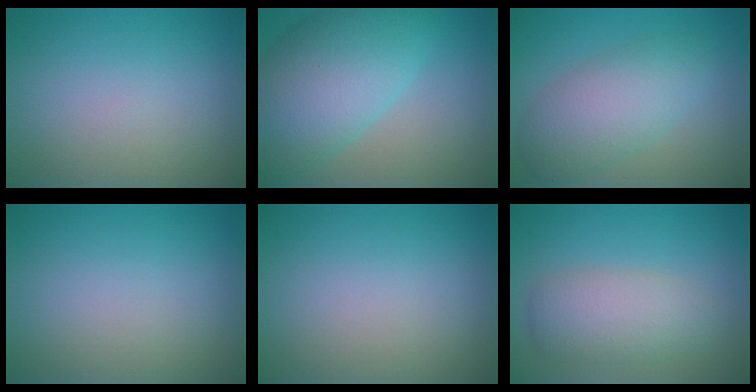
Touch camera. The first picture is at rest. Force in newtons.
{"total": 10.1, "press": 10.1, "slide": 0.3}
{"total": 5.4, "press": 5.4, "slide": 0.1}
{"total": 0.0}
{"total": 0.0}
{"total": 4.4, "press": 4.4, "slide": 0.4}